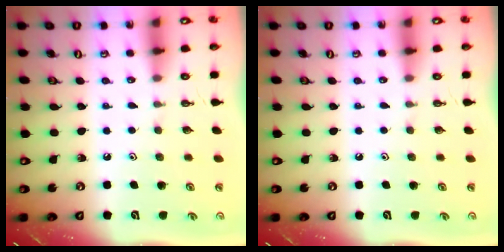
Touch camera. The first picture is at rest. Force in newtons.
{"total": 0.0}